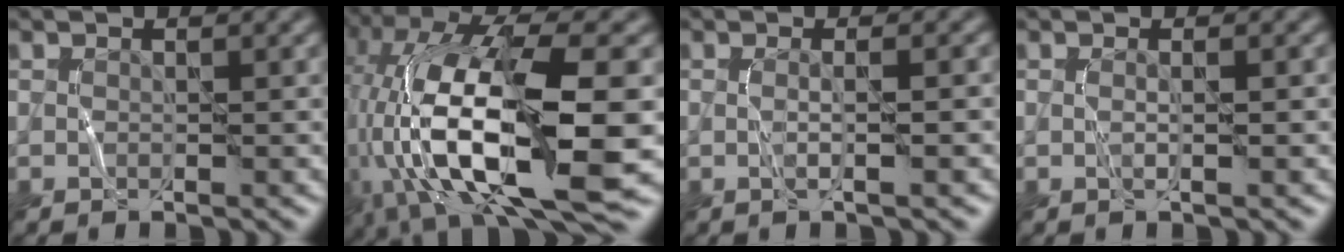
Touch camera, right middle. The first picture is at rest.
{"total": 17.2, "force": [-3.3, 6.9, 15.3], "torque": [-0.281, 0.016, -0.049]}
{"total": 2.0, "force": [0.0, 0.7, 1.9], "torque": [-0.019, 0.003, -0.014]}
{"total": 1.0, "force": [0.0, 0.3, 1.0], "torque": [-0.013, 0.004, -0.003]}